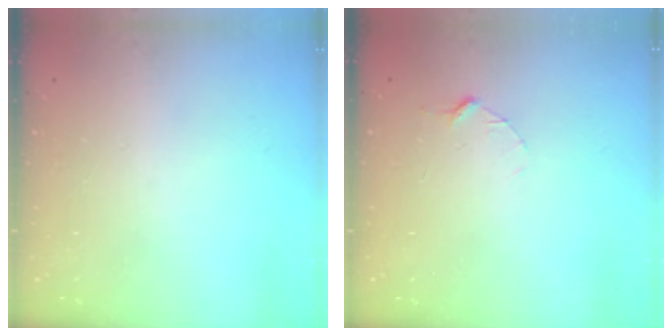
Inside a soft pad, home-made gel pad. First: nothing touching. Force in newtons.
{"total": 2.9, "press": 2.9, "slide": 0.3}